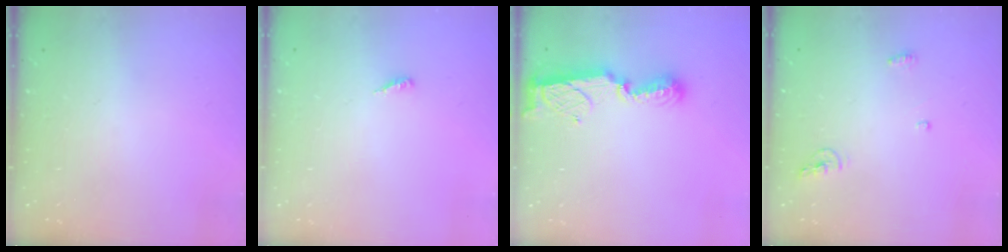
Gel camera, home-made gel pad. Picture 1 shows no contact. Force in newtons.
{"total": 3.0, "press": 3.0, "slide": 0.2}
{"total": 8.5, "press": 8.4, "slide": 0.2}
{"total": 4.8, "press": 4.7, "slide": 0.8}